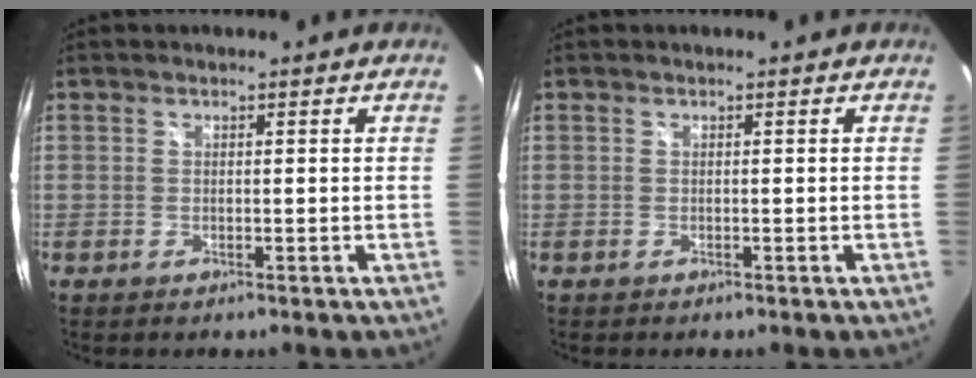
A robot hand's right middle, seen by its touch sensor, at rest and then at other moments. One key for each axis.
{"total": 0.0}